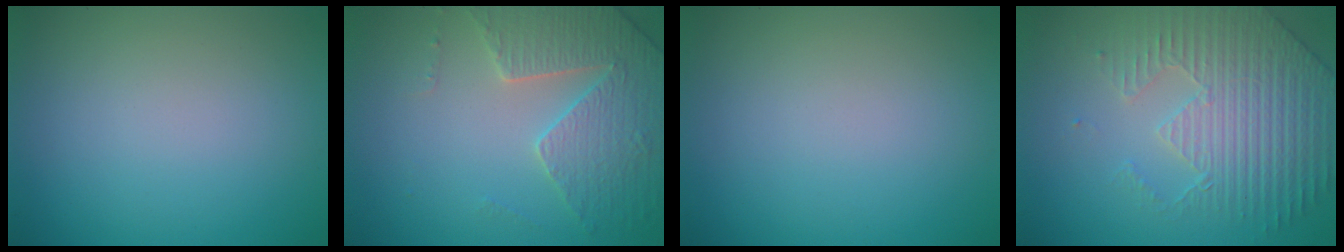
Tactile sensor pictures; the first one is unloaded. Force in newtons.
{"total": 4.4, "press": 4.0, "slide": 1.8}
{"total": 0.0}
{"total": 4.3, "press": 4.1, "slide": 1.1}